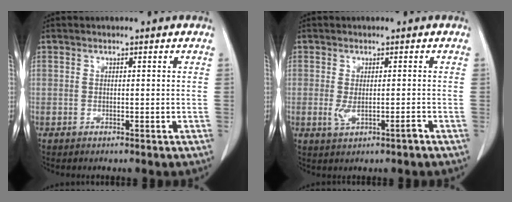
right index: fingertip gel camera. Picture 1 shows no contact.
{"total": 2.9, "force": [-0.9, 0.7, 2.6], "torque": [-0.045, -0.004, -0.008]}